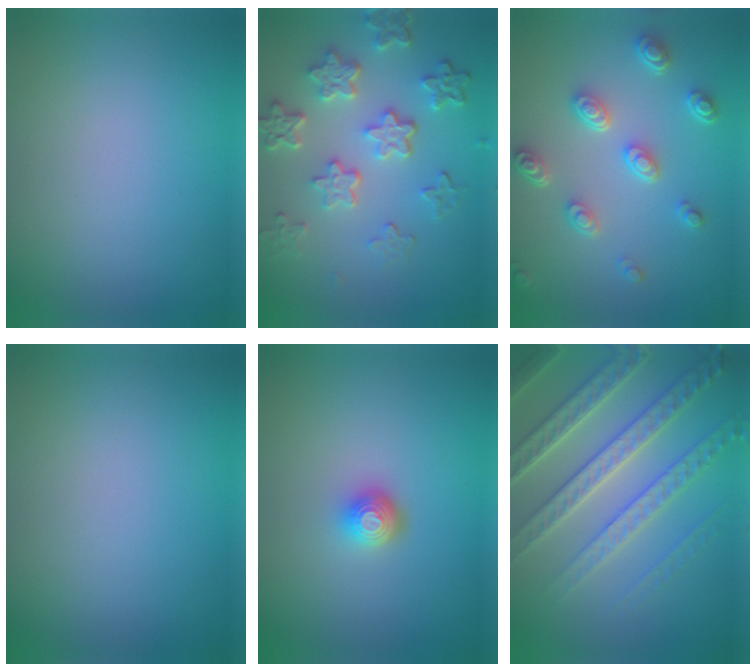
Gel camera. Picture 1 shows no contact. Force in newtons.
{"total": 5.8, "press": 4.3, "slide": 3.8}
{"total": 4.5, "press": 3.4, "slide": 2.9}
{"total": 0.0}
{"total": 2.1, "press": 1.5, "slide": 1.5}
{"total": 7.0, "press": 6.8, "slide": 1.7}